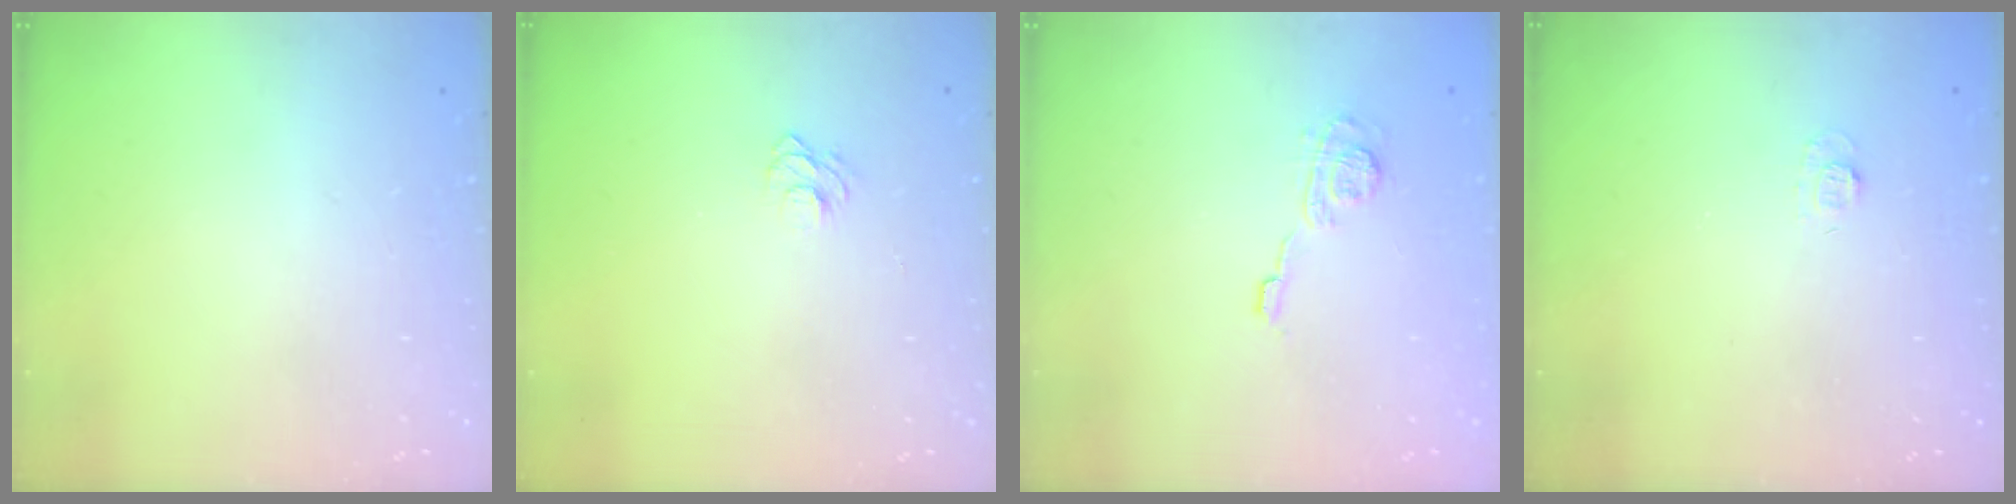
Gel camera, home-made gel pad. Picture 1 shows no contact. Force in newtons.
{"total": 5.2, "press": 5.1, "slide": 0.5}
{"total": 8.8, "press": 8.7, "slide": 0.9}
{"total": 3.7, "press": 3.6, "slide": 1.0}